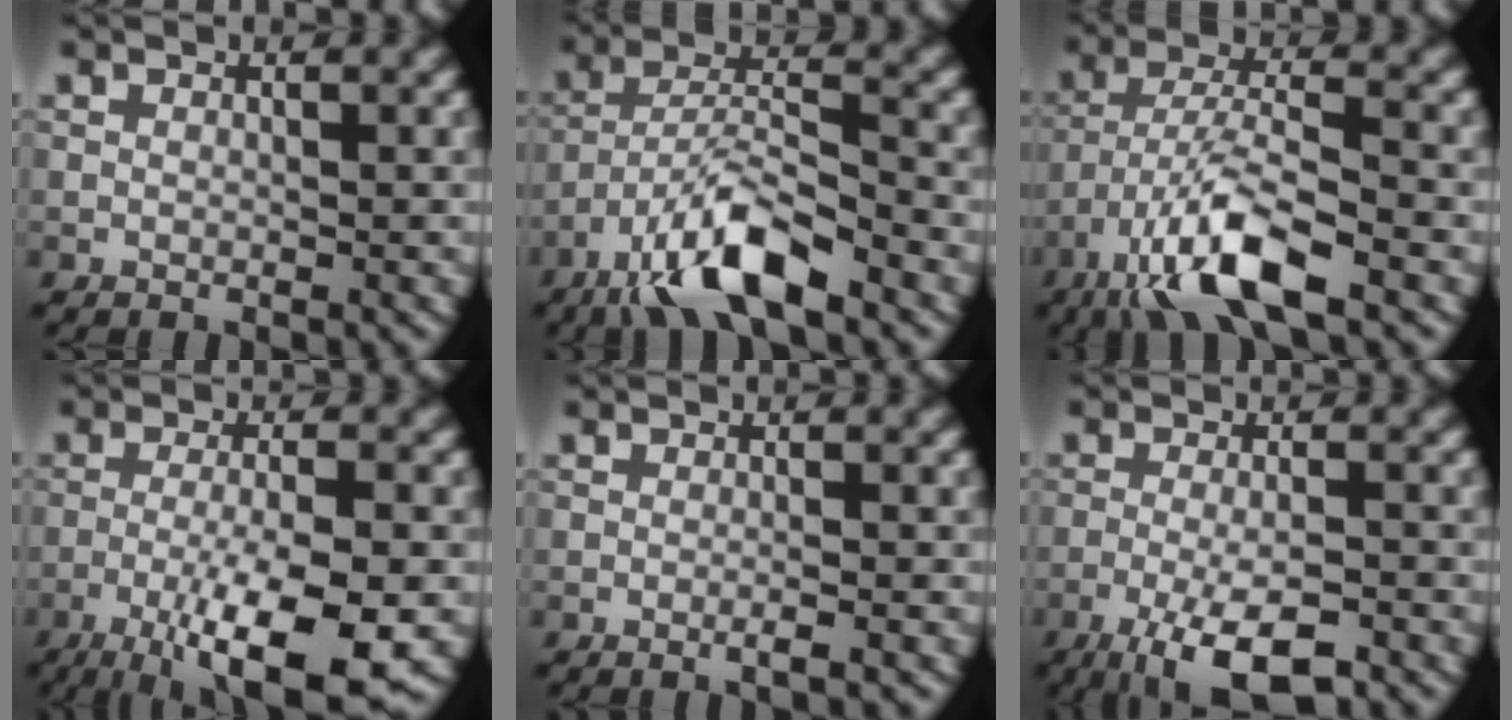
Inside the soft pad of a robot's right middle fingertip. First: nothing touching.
{"total": 8.2, "force": [-5.5, 1.9, 5.8], "torque": [-0.104, 0.007, -0.106]}
{"total": 9.1, "force": [-5.4, 2.1, 7.0], "torque": [-0.129, 0.005, -0.108]}
{"total": 10.2, "force": [-4.8, 2.4, 8.7], "torque": [-0.143, -0.010, -0.081]}
{"total": 1.4, "force": [-0.4, 0.3, 1.3], "torque": [-0.015, -0.003, -0.012]}
{"total": 6.8, "force": [-4.0, 1.8, 5.2], "torque": [-0.095, -0.003, -0.072]}